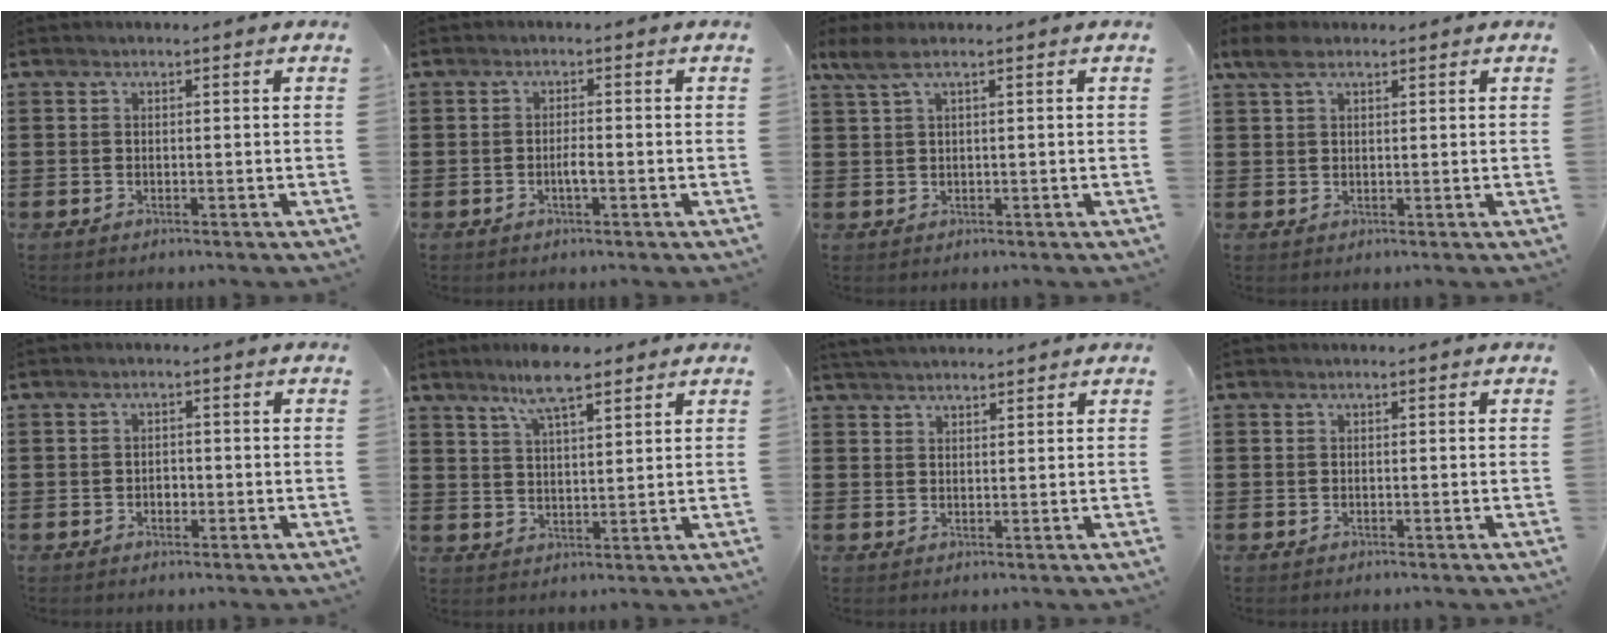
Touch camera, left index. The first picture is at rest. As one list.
[{"total": 1.9, "force": [-0.6, 0.3, 1.7], "torque": [-0.032, 0.000, -0.010]}, {"total": 2.3, "force": [0.8, 0.4, 2.2], "torque": [-0.059, -0.005, 0.009]}, {"total": 3.7, "force": [2.0, 1.9, 2.5], "torque": [-0.061, 0.005, 0.034]}, {"total": 1.3, "force": [-0.3, 0.9, 0.9], "torque": [-0.018, 0.003, -0.007]}, {"total": 7.1, "force": [5.3, 1.2, 4.5], "torque": [-0.094, -0.004, 0.093]}, {"total": 2.4, "force": [2.4, 0.2, 0.3], "torque": [-0.011, -0.001, 0.047]}, {"total": 0.0}]